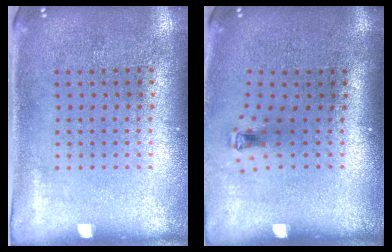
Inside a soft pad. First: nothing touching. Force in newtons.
{"total": 0.6, "press": 0.3, "slide": 0.6}